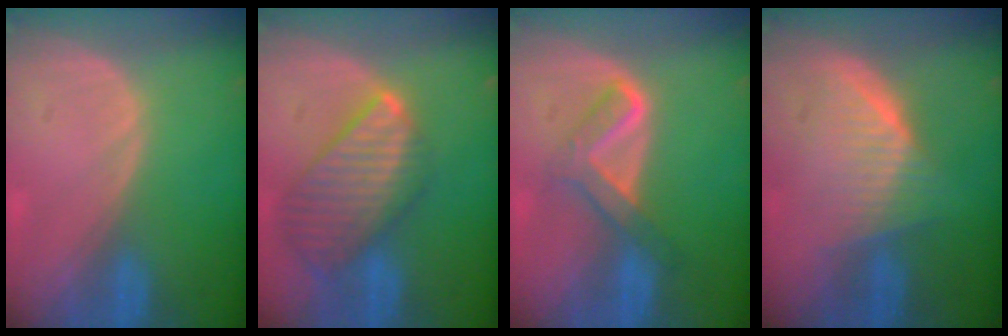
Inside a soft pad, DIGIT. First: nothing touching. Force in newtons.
{"total": 9.8, "press": 8.5, "slide": 4.8}
{"total": 5.2, "press": 5.1, "slide": 0.7}
{"total": 6.1, "press": 6.1, "slide": 0.9}